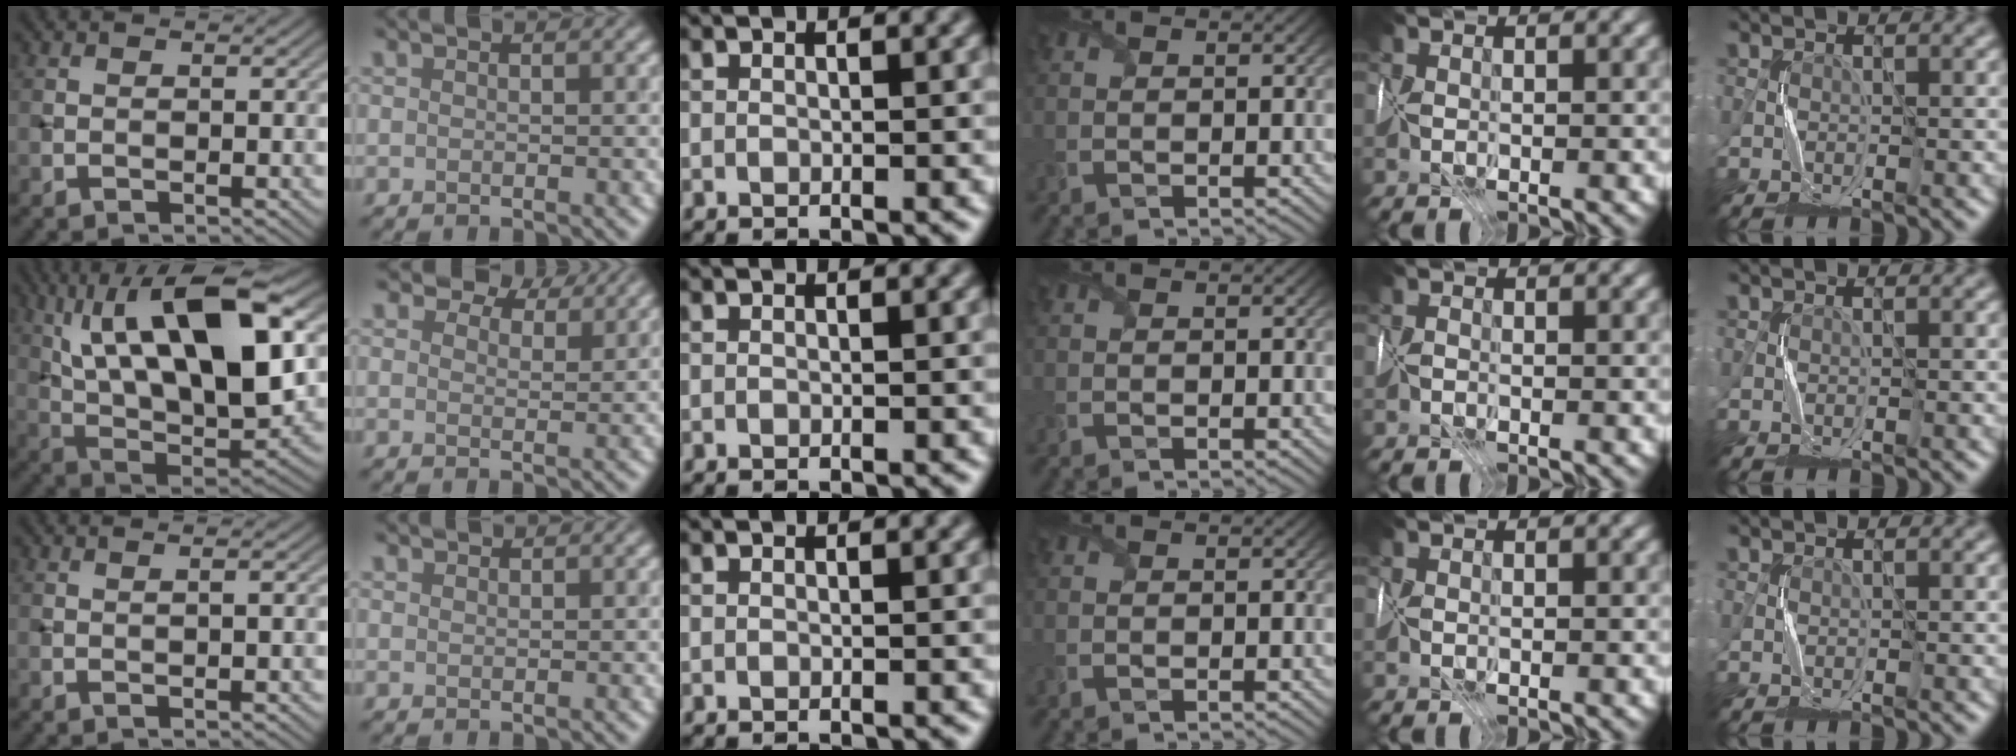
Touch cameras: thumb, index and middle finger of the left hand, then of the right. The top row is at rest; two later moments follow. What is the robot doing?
{"motion": "fold", "object": "map"}